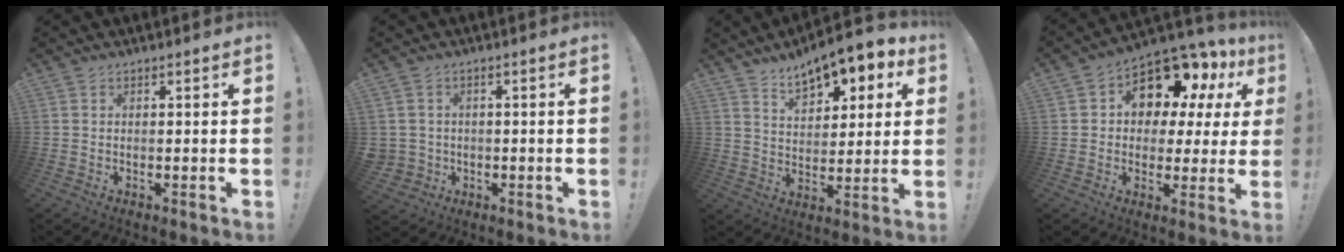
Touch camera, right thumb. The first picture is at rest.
{"total": 2.8, "force": [0.2, 2.7, 0.7], "torque": [-0.013, -0.001, 0.007]}
{"total": 11.4, "force": [8.4, 5.4, 5.6], "torque": [-0.088, -0.055, 0.150]}
{"total": 12.3, "force": [7.4, 7.1, 6.8], "torque": [-0.100, -0.064, 0.126]}